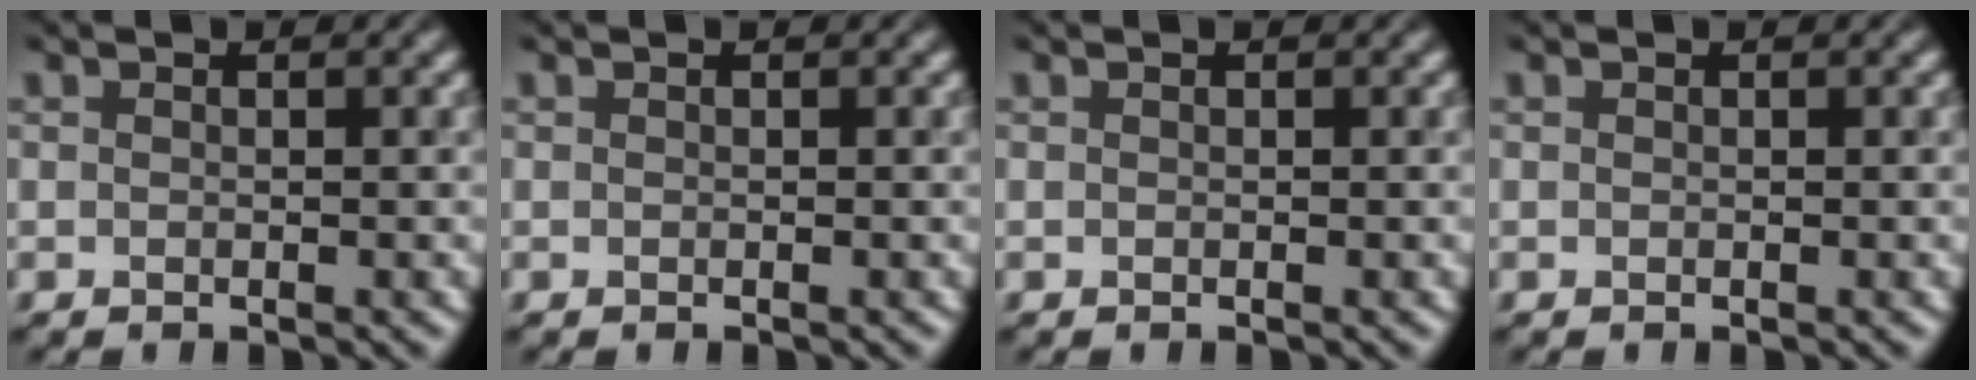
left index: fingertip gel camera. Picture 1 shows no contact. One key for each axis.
{"total": 0.0}
{"total": 0.0}
{"total": 0.0}